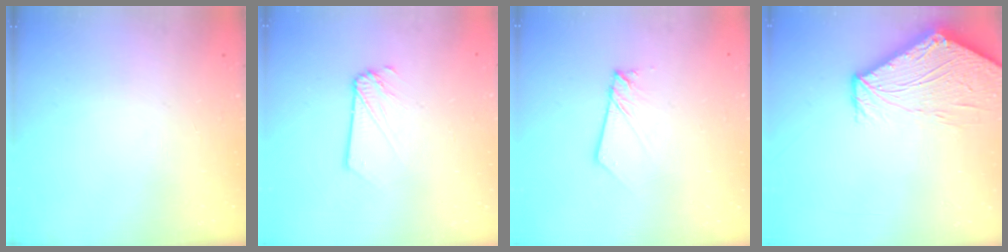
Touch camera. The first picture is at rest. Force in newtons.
{"total": 2.1, "press": 2.1, "slide": 0.1}
{"total": 2.7, "press": 2.7, "slide": 0.2}
{"total": 10.8, "press": 10.8, "slide": 1.2}